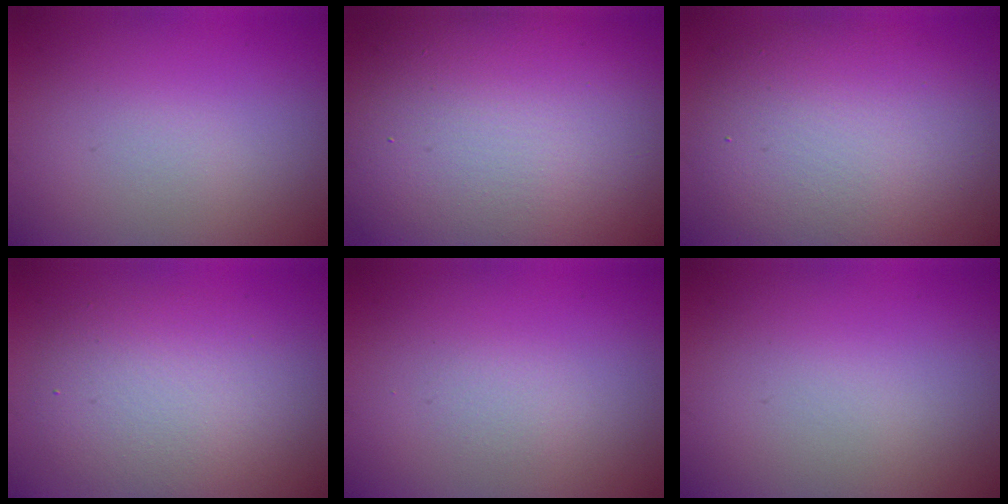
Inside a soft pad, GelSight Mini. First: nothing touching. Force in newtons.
{"total": 17.5, "press": 17.5, "slide": 0.9}
{"total": 9.3, "press": 9.3, "slide": 1.0}
{"total": 5.0, "press": 5.0, "slide": 0.4}
{"total": 0.9, "press": 0.9, "slide": 0.1}
{"total": 0.0}